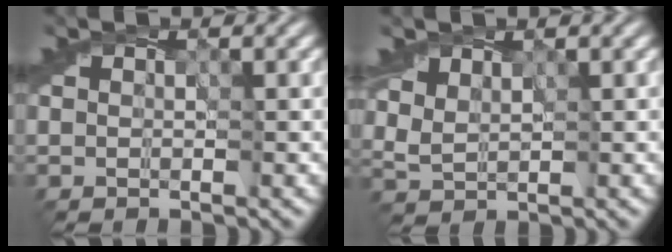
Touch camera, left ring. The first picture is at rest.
{"total": 2.5, "force": [2.0, 1.3, 0.7], "torque": [-0.028, 0.001, 0.052]}